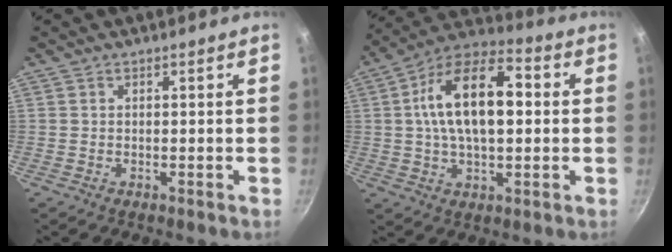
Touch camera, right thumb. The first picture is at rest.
{"total": 17.7, "force": [2.1, 9.1, 15.1], "torque": [-0.253, 0.027, 0.027]}